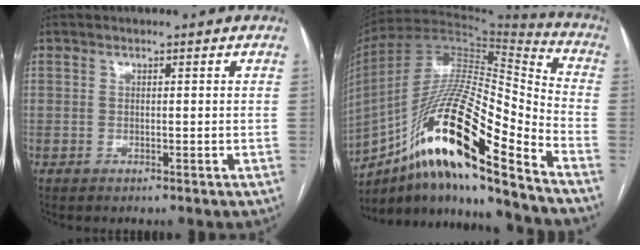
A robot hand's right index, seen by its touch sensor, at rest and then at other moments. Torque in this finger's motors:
{"motor_torque": [1.78, -0.36, 1.05, 0.21]}